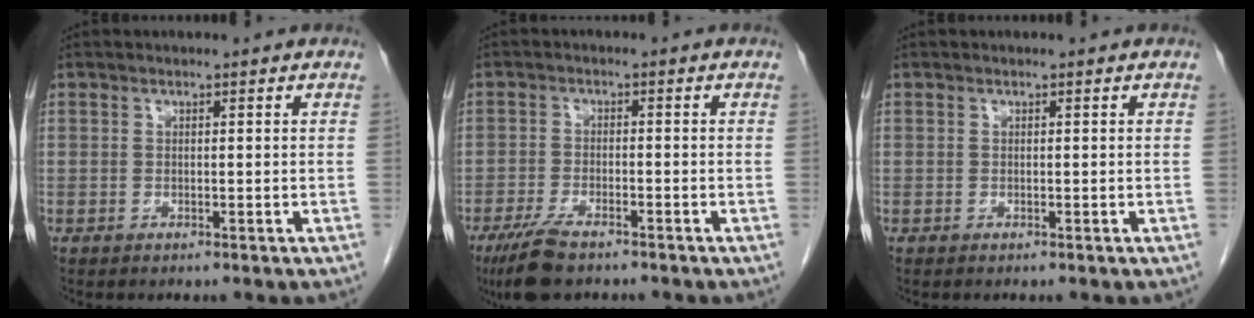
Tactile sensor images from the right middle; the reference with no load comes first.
{"total": 6.6, "force": [-5.0, 1.5, 4.1], "torque": [-0.083, -0.015, -0.086]}
{"total": 0.0}